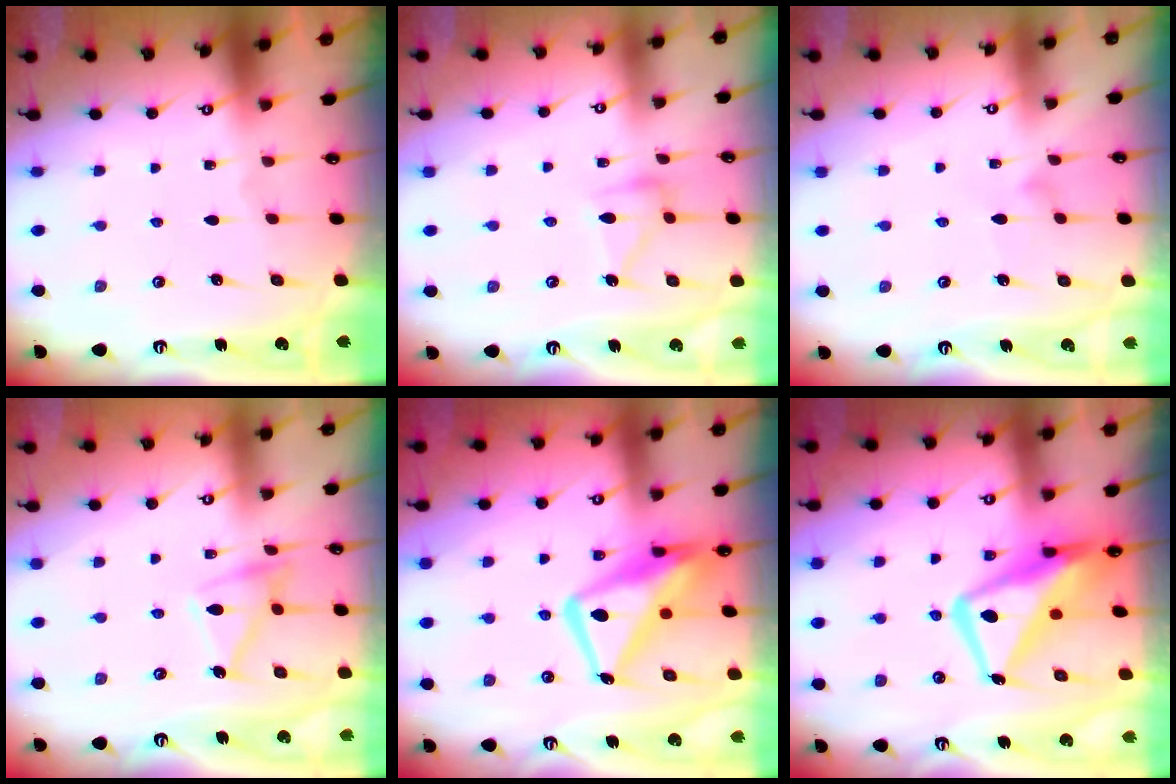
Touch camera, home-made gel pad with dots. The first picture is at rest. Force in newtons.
{"total": 11.3, "press": 11.3, "slide": 0.5}
{"total": 3.7, "press": 3.7, "slide": 0.2}
{"total": 13.2, "press": 13.2, "slide": 0.9}
{"total": 16.4, "press": 16.3, "slide": 1.5}
{"total": 16.0, "press": 15.8, "slide": 2.0}